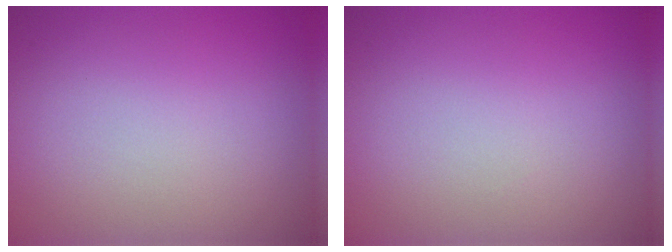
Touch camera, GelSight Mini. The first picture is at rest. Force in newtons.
{"total": 0.0}